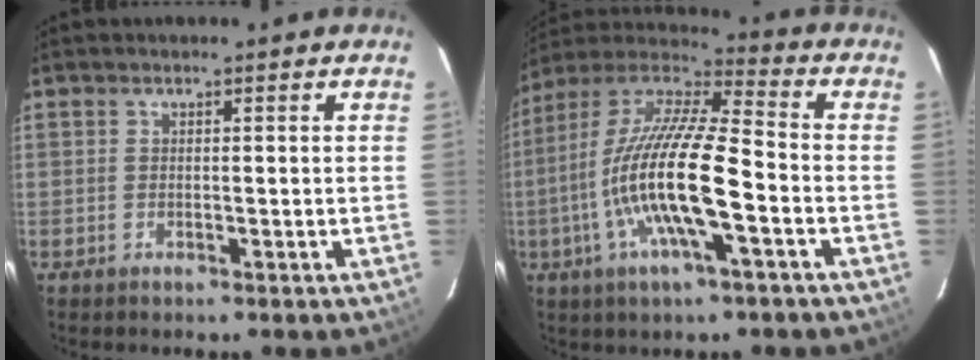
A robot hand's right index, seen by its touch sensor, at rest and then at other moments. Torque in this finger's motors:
{"motor_torque": [1.06, -0.51, 1.05, 0.21]}